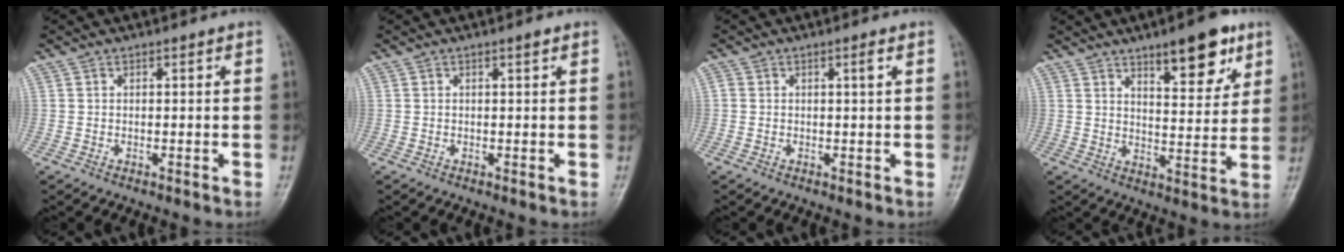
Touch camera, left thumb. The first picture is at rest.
{"total": 0.8, "force": [0.4, 0.0, 0.6], "torque": [-0.008, -0.001, 0.007]}
{"total": 1.2, "force": [0.3, 0.1, 1.1], "torque": [-0.016, 0.003, 0.004]}
{"total": 11.4, "force": [7.0, 3.9, 8.1], "torque": [-0.090, -0.042, 0.105]}